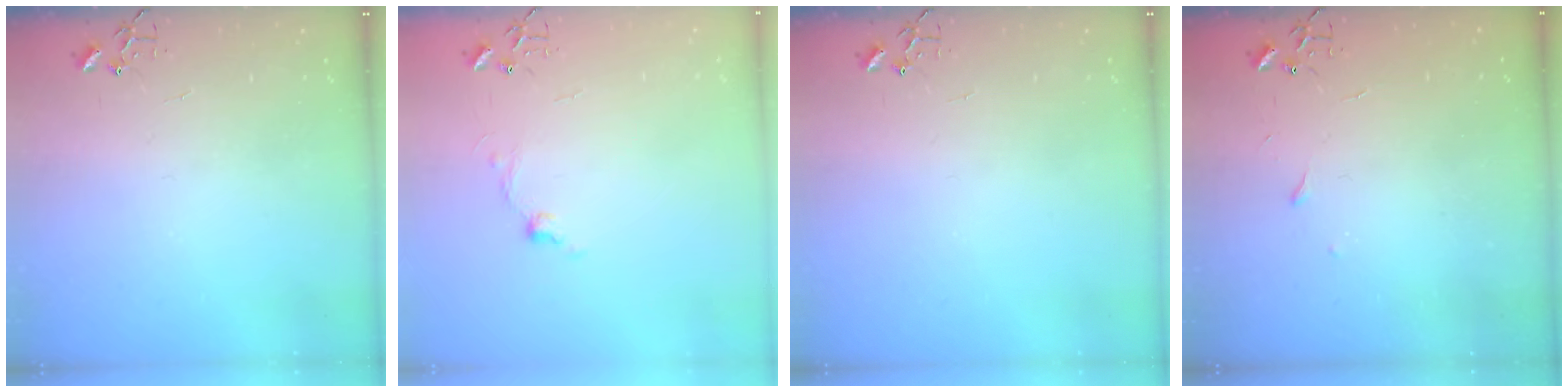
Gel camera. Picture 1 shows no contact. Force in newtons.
{"total": 6.8, "press": 6.8, "slide": 0.7}
{"total": 0.0}
{"total": 3.3, "press": 3.3, "slide": 0.5}